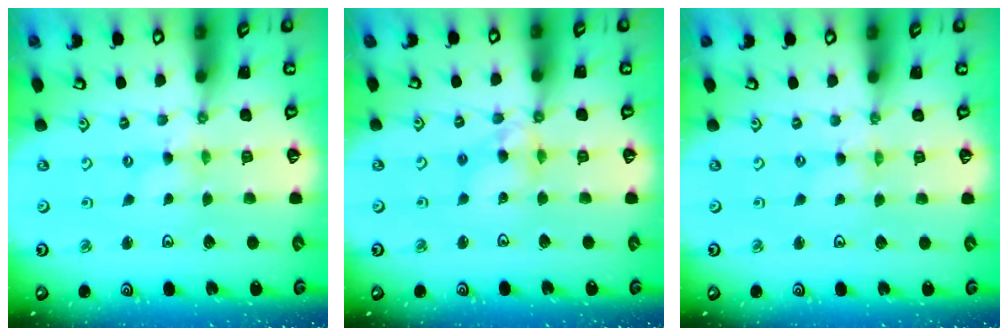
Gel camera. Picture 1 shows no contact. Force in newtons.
{"total": 8.6, "press": 8.5, "slide": 0.8}
{"total": 0.0}